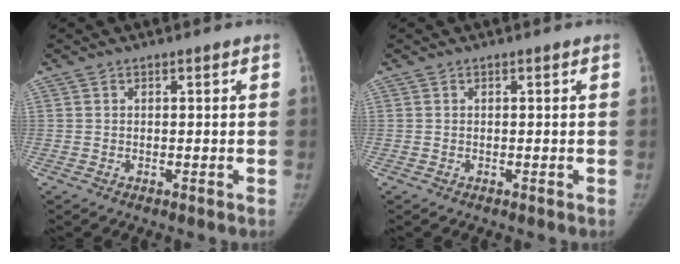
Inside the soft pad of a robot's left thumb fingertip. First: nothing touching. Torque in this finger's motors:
{"motor_torque": [-0.27, 0.29, 0.15, -0.28, 0.00]}